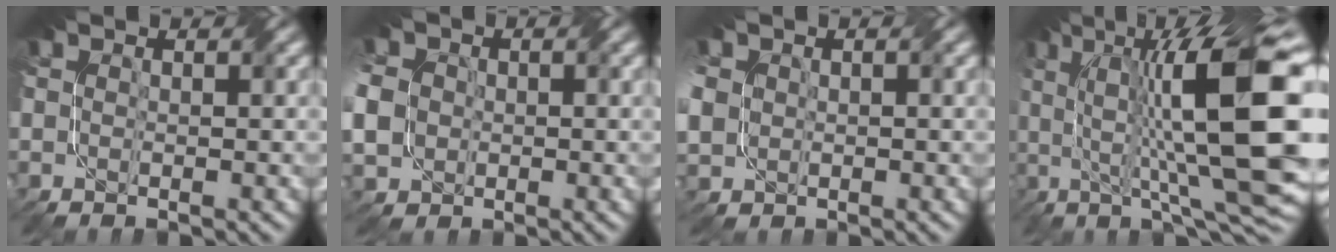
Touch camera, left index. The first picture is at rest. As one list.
[{"total": 6.0, "force": [-0.6, 5.2, 2.9], "torque": [-0.087, 0.004, -0.023]}, {"total": 4.3, "force": [0.3, 3.7, 2.1], "torque": [-0.070, 0.013, 0.007]}, {"total": 14.7, "force": [2.9, 3.6, 14.0], "torque": [-0.210, 0.009, 0.043]}]